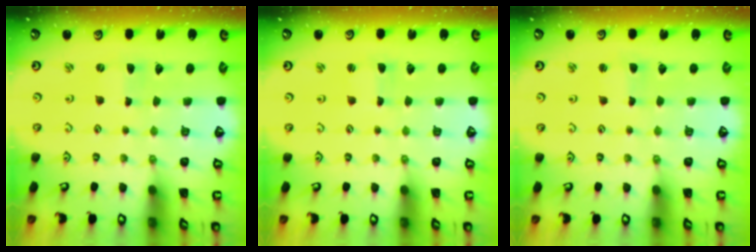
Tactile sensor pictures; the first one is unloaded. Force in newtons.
{"total": 0.7, "press": 0.7, "slide": 0.0}
{"total": 2.0, "press": 2.0, "slide": 0.3}